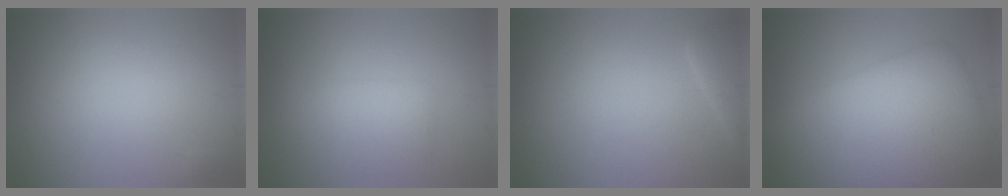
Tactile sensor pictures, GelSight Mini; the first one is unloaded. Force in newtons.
{"total": 3.0, "press": 3.0, "slide": 0.1}
{"total": 2.2, "press": 2.2, "slide": 0.2}
{"total": 11.0, "press": 11.0, "slide": 0.2}